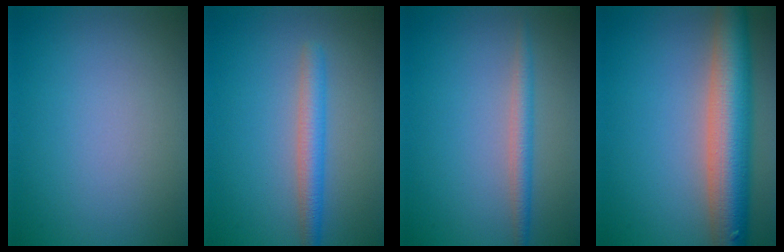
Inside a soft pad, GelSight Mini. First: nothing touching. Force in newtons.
{"total": 2.9, "press": 2.9, "slide": 0.1}
{"total": 2.2, "press": 2.2, "slide": 0.0}
{"total": 9.6, "press": 9.6, "slide": 0.6}